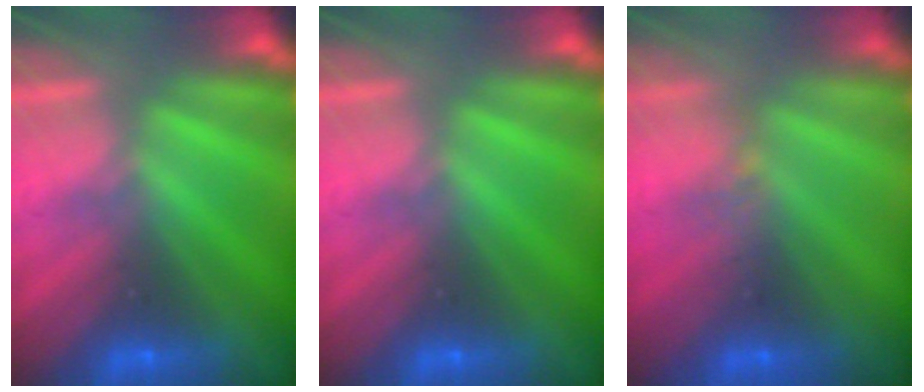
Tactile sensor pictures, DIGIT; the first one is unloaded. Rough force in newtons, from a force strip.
{"total": 0.0}
{"total": 3.8}